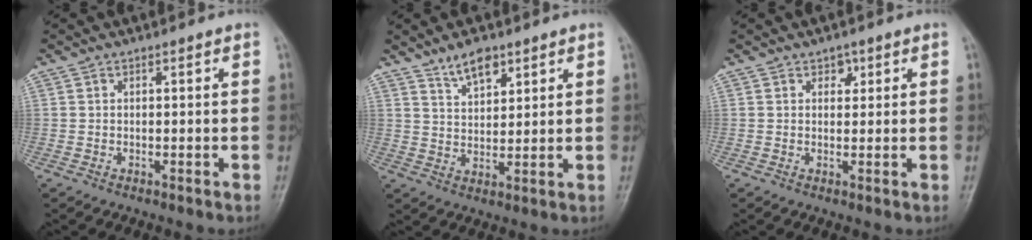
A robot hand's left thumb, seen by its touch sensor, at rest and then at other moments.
{"total": 5.7, "force": [4.1, 2.5, 3.1], "torque": [-0.038, -0.028, 0.077]}
{"total": 1.8, "force": [0.9, 1.3, 0.8], "torque": [0.005, -0.002, 0.010]}